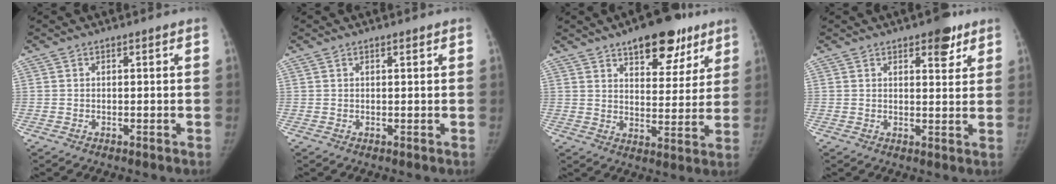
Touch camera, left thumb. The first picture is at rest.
{"total": 0.7, "force": [0.5, 0.1, 0.4], "torque": [-0.008, -0.002, 0.009]}
{"total": 15.1, "force": [9.4, 7.1, 9.4], "torque": [-0.075, -0.039, 0.133]}
{"total": 5.5, "force": [3.4, 2.4, 3.5], "torque": [-0.025, -0.016, 0.040]}